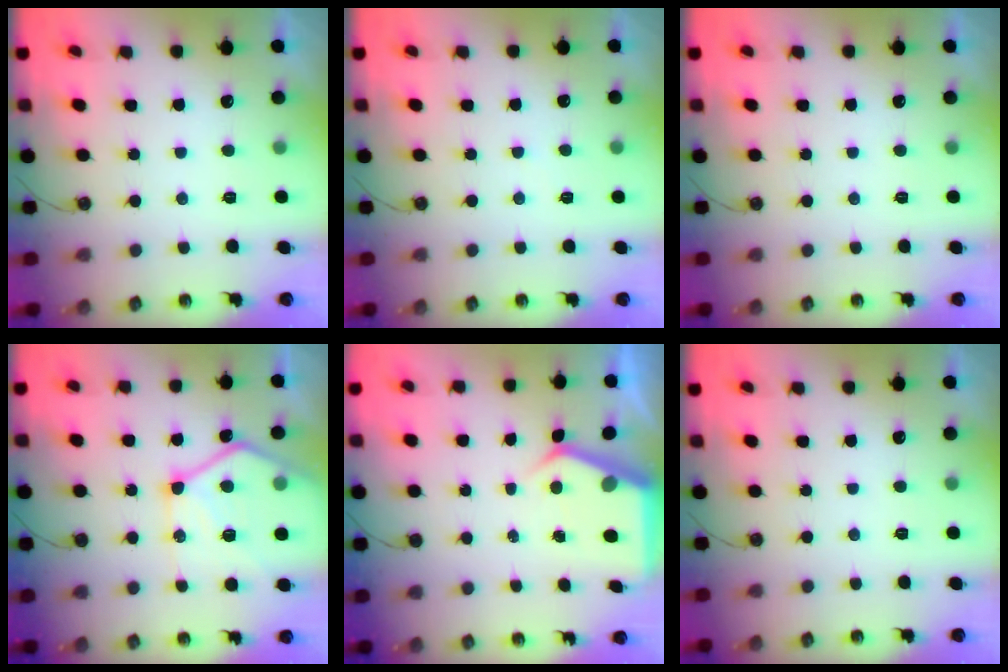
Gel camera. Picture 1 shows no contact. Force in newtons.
{"total": 2.7, "press": 2.7, "slide": 0.5}
{"total": 0.0}
{"total": 17.4, "press": 17.3, "slide": 1.8}
{"total": 4.7, "press": 4.7, "slide": 0.4}
{"total": 0.0}